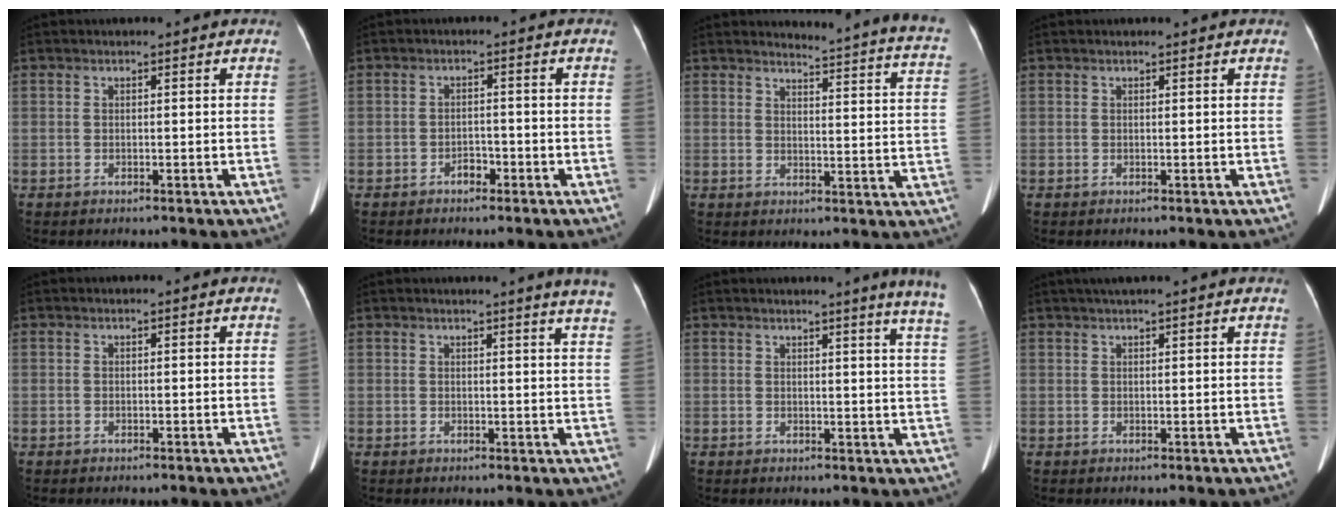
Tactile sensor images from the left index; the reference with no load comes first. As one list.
[{"total": 2.0, "force": [-1.5, 1.0, 0.7], "torque": [-0.013, 0.002, -0.024]}, {"total": 16.2, "force": [15.6, -0.6, 4.1], "torque": [-0.044, -0.109, 0.151]}, {"total": 0.8, "force": [0.7, 0.0, 0.4], "torque": [-0.004, 0.010, 0.013]}, {"total": 0.0}, {"total": 8.3, "force": [7.5, -1.1, 3.5], "torque": [-0.036, -0.043, 0.058]}, {"total": 9.5, "force": [8.2, -1.5, 4.6], "torque": [-0.049, -0.057, 0.066]}, {"total": 5.7, "force": [4.8, -0.3, 3.2], "torque": [-0.046, 0.035, 0.068]}]